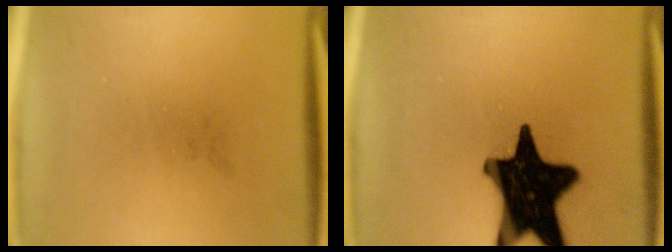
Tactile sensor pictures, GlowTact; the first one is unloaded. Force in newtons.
{"total": 19.9}